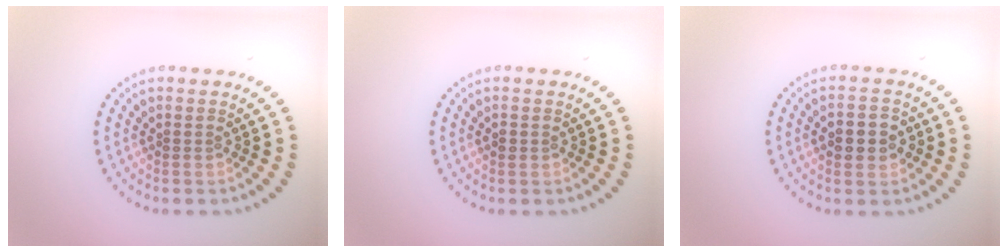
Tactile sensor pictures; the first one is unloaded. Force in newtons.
{"total": 0.9, "press": 0.9, "slide": 0.0}
{"total": 3.1, "press": 3.1, "slide": 0.2}